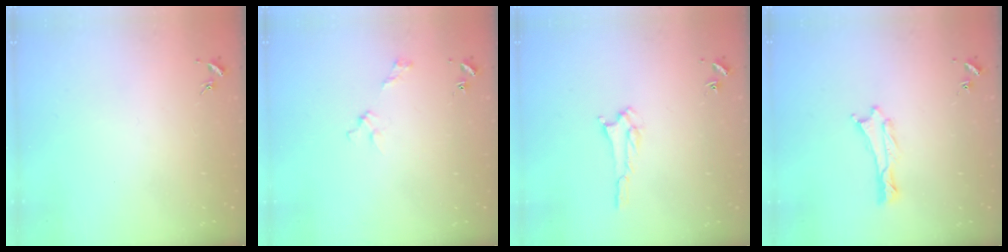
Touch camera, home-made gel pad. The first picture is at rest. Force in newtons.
{"total": 2.7, "press": 2.6, "slide": 0.3}
{"total": 1.5, "press": 1.5, "slide": 0.2}
{"total": 0.0}